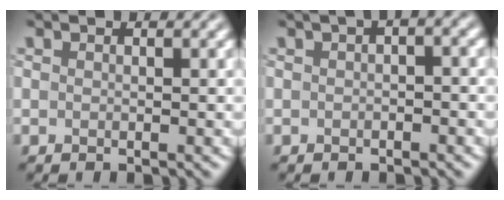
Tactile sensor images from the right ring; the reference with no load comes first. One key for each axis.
{"total": 2.0, "fx": 0.4, "fy": 0.6, "fz": 1.9, "tx": -0.023, "ty": 0.009, "tz": 0.002}